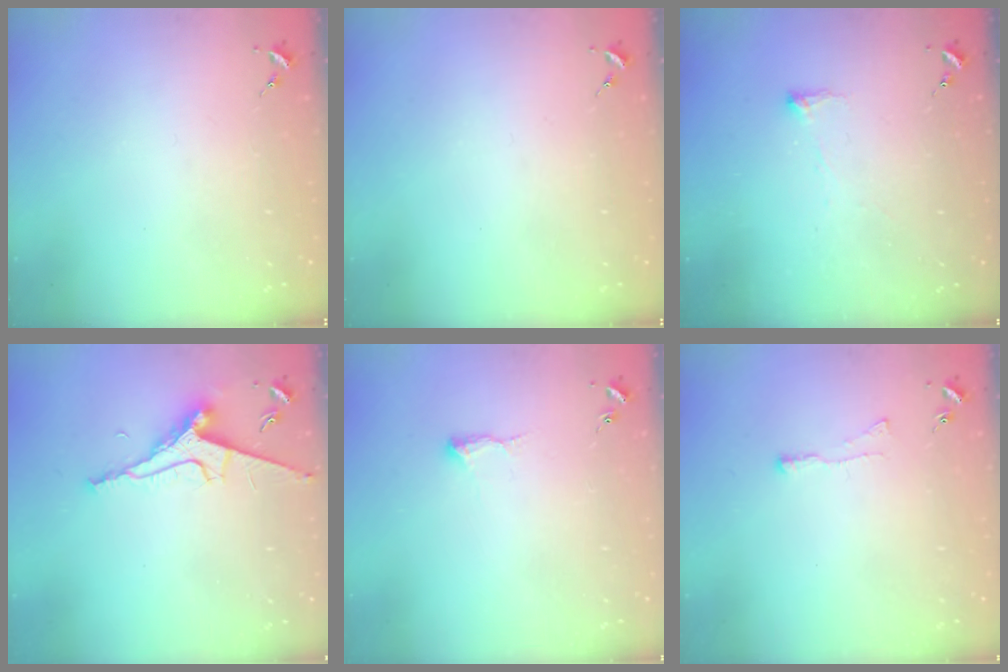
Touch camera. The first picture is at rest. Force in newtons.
{"total": 0.0}
{"total": 4.5, "press": 4.4, "slide": 0.7}
{"total": 9.0, "press": 9.0, "slide": 1.2}
{"total": 6.0, "press": 5.9, "slide": 0.8}
{"total": 4.2, "press": 4.2, "slide": 0.5}